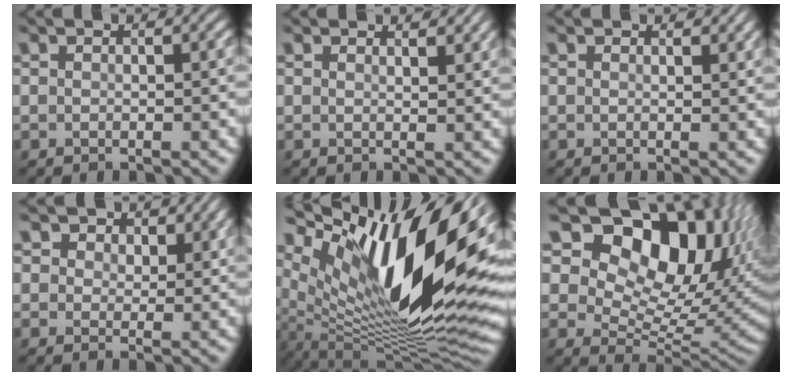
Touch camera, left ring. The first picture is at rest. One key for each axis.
{"total": 1.5, "fx": 1.5, "fy": -0.1, "fz": -0.1, "tx": 0.005, "ty": 0.002, "tz": 0.010}
{"total": 0.9, "fx": 0.7, "fy": -0.4, "fz": -0.4, "tx": 0.007, "ty": 0.001, "tz": 0.006}
{"total": 2.5, "fx": 2.0, "fy": 1.5, "fz": 0.2, "tx": -0.011, "ty": -0.004, "tz": 0.024}
{"total": 17.0, "fx": 6.8, "fy": 5.5, "fz": 14.6, "tx": -0.266, "ty": 0.001, "tz": 0.119}
{"total": 15.2, "fx": 8.3, "fy": 8.7, "fz": 9.3, "tx": -0.150, "ty": 0.011, "tz": 0.133}